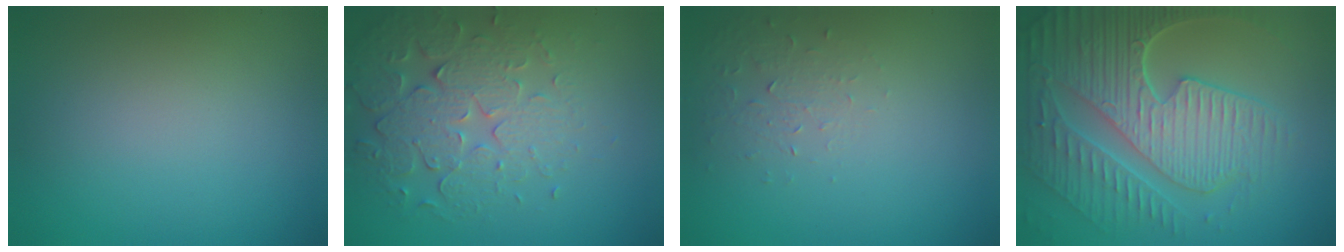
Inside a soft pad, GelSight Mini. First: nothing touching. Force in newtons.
{"total": 5.1, "press": 4.5, "slide": 2.5}
{"total": 1.3, "press": 0.6, "slide": 1.2}
{"total": 9.2, "press": 6.6, "slide": 6.4}